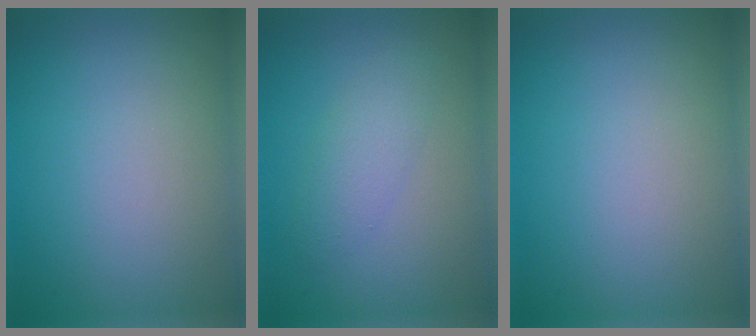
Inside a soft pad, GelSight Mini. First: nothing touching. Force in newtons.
{"total": 2.3, "press": 2.3, "slide": 0.2}
{"total": 0.0}